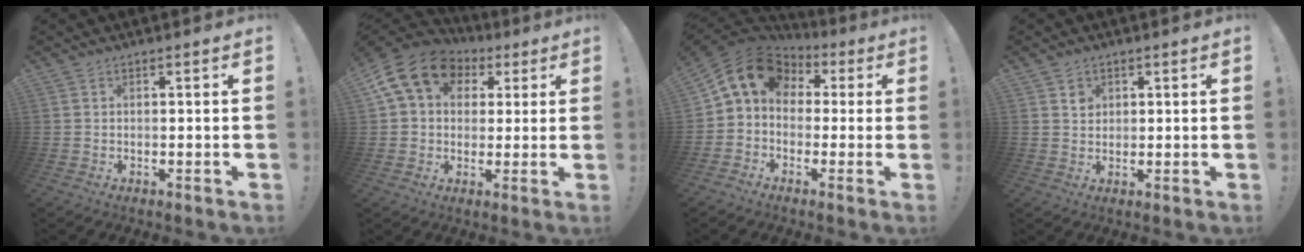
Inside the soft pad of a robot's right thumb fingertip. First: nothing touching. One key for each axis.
{"total": 15.1, "fx": 5.7, "fy": 11.3, "fz": 8.2, "tx": -0.125, "ty": -0.010, "tz": 0.110}
{"total": 13.0, "fx": 3.4, "fy": 10.3, "fz": 7.2, "tx": -0.116, "ty": -0.002, "tz": 0.066}
{"total": 2.7, "fx": 1.4, "fy": 2.3, "fz": 0.4, "tx": 0.006, "ty": -0.008, "tz": 0.022}